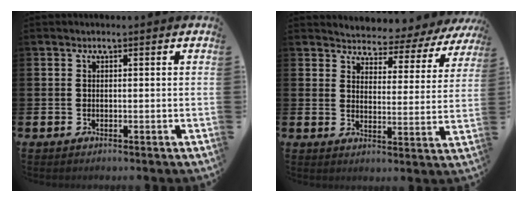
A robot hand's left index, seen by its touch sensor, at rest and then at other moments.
{"total": 4.0, "force": [3.8, 1.1, -0.1], "torque": [-0.012, -0.043, 0.057]}